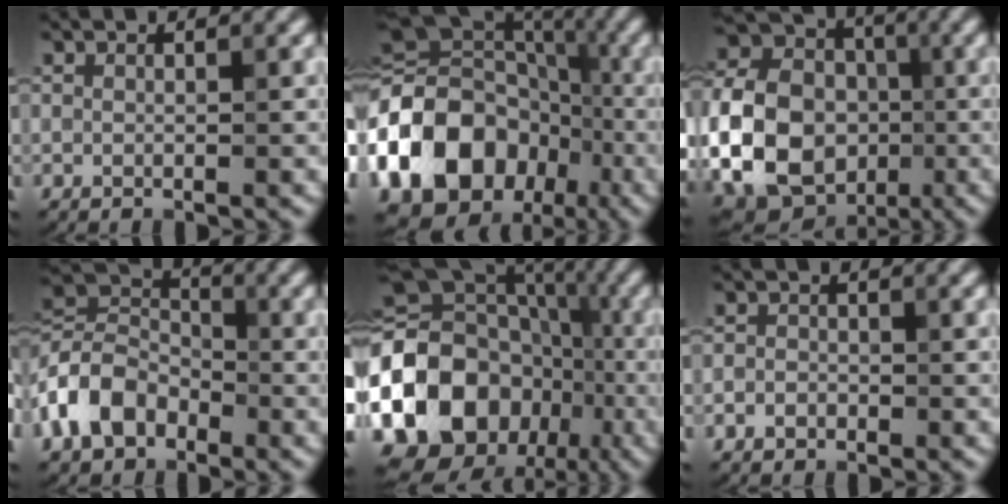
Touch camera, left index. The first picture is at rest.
{"total": 18.8, "force": [-6.0, 14.7, 10.0], "torque": [-0.205, 0.014, -0.114]}
{"total": 18.8, "force": [-3.1, 16.1, 9.1], "torque": [-0.208, 0.008, -0.092]}
{"total": 6.7, "force": [-3.0, 4.6, 3.8], "torque": [-0.084, 0.011, -0.081]}
{"total": 17.4, "force": [-5.1, 13.9, 9.2], "torque": [-0.201, 0.010, -0.097]}
{"total": 1.5, "force": [-0.6, 1.3, 0.5], "torque": [0.015, 0.008, -0.023]}